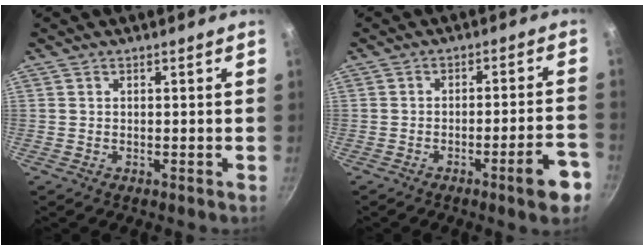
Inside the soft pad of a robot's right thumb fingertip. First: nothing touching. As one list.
[{"total": 8.1, "force": [-4.4, 1.2, 6.7], "torque": [-0.085, 0.032, -0.054]}]